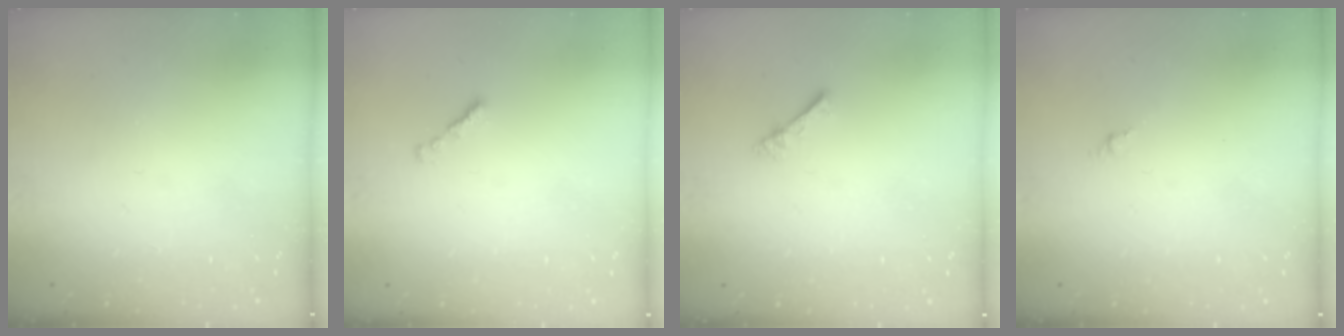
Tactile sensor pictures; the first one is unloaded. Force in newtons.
{"total": 0.8, "press": 0.7, "slide": 0.4}
{"total": 1.0, "press": 1.0, "slide": 0.3}
{"total": 0.0}